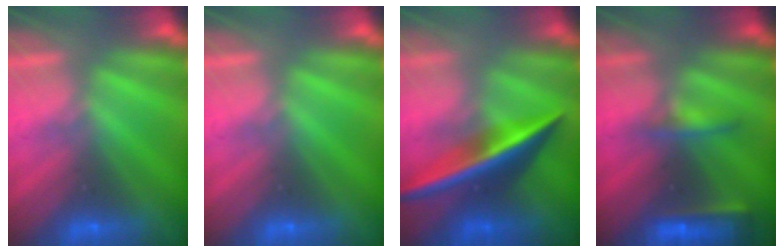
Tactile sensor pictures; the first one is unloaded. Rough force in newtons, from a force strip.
{"total": 0.0}
{"total": 2.5}
{"total": 8.3}